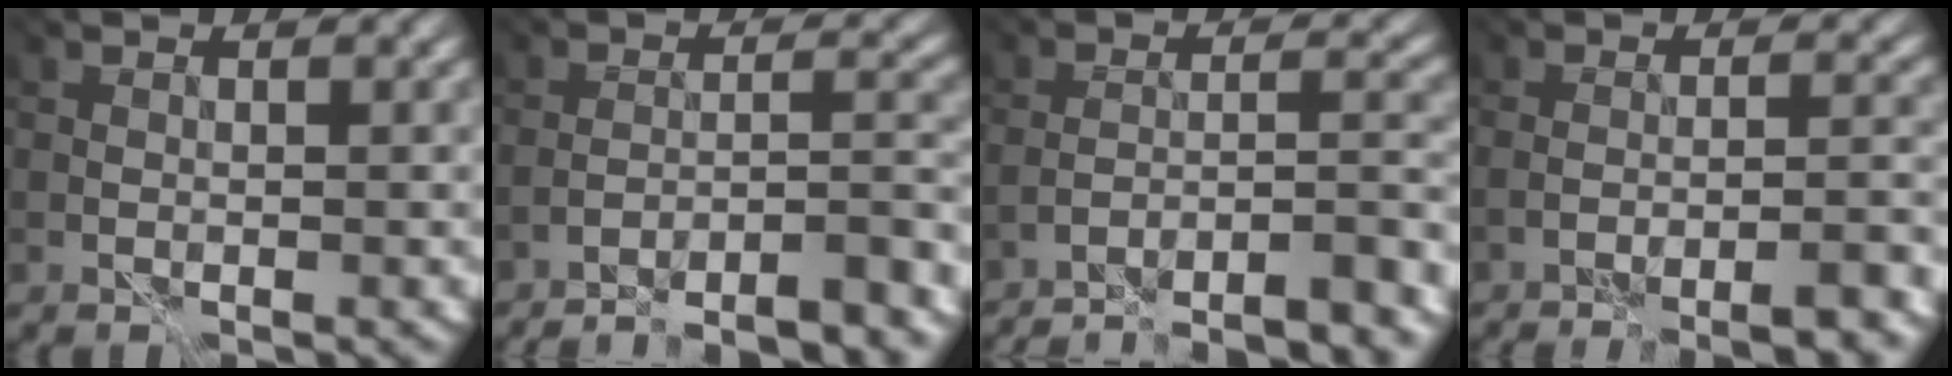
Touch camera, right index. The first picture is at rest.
{"total": 8.7, "force": [-8.0, 0.7, 3.5], "torque": [-0.030, 0.014, -0.108]}
{"total": 10.9, "force": [-10.0, 1.0, 4.1], "torque": [-0.038, 0.011, -0.130]}
{"total": 4.3, "force": [-3.3, 0.1, 2.7], "torque": [-0.031, 0.002, -0.055]}